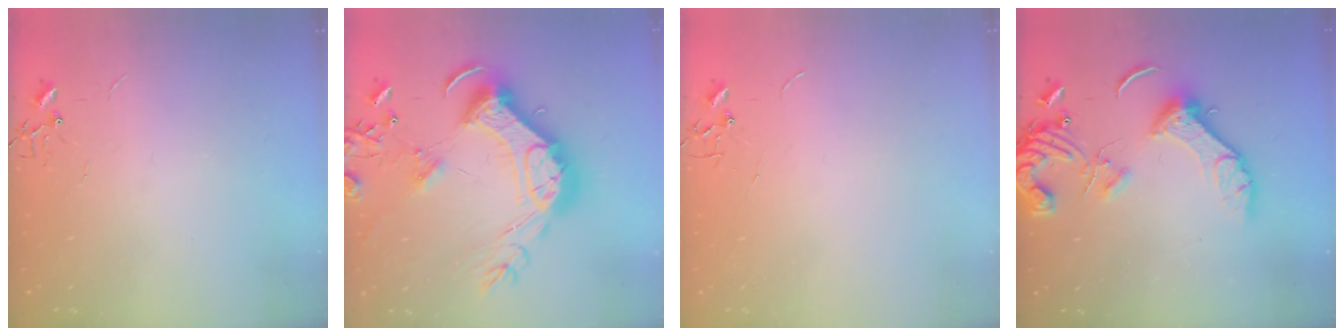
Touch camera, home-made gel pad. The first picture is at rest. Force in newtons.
{"total": 27.8, "press": 27.6, "slide": 3.0}
{"total": 0.0}
{"total": 15.2, "press": 15.1, "slide": 1.9}